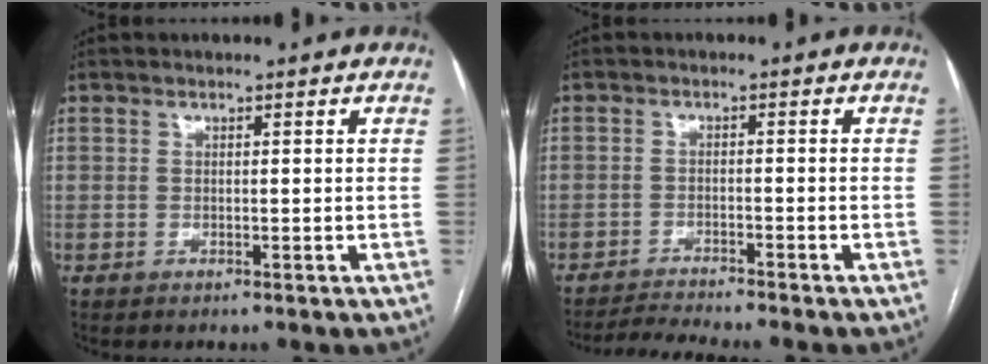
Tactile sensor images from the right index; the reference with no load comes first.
{"total": 5.2, "force": [-4.8, -1.4, 1.4], "torque": [-0.024, -0.018, -0.082]}